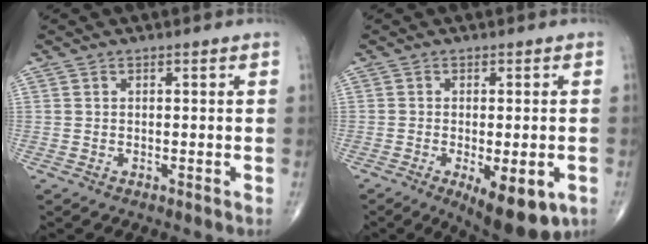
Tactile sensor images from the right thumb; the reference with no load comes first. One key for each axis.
{"total": 11.6, "fx": -4.7, "fy": 4.5, "fz": 9.6, "tx": -0.124, "ty": -0.007, "tz": -0.057}